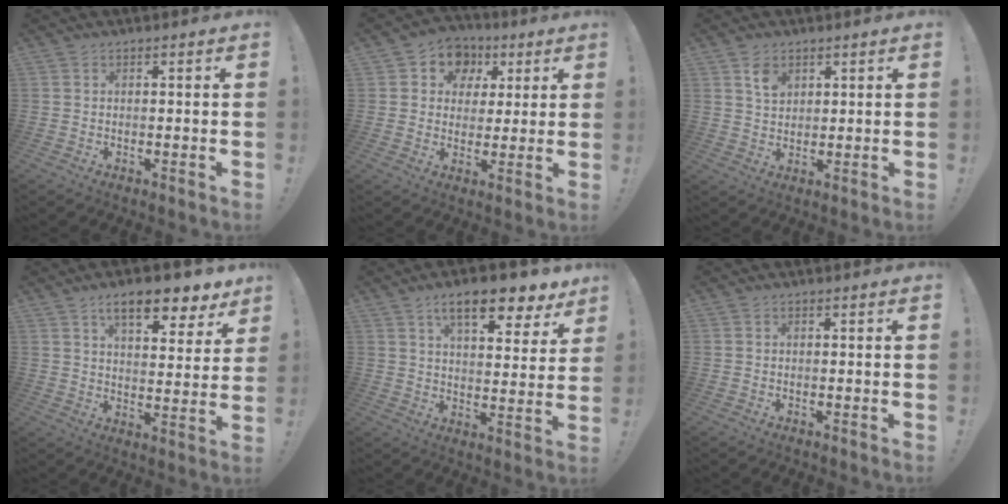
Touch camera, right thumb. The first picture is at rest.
{"total": 8.8, "force": [2.7, 7.9, 2.9], "torque": [-0.033, -0.011, 0.054]}
{"total": 4.8, "force": [2.8, 3.2, 2.3], "torque": [-0.025, -0.015, 0.049]}
{"total": 12.5, "force": [8.0, 4.3, 8.6], "torque": [-0.122, -0.044, 0.133]}
{"total": 13.7, "force": [8.6, 4.6, 9.6], "torque": [-0.142, -0.047, 0.140]}
{"total": 0.0}